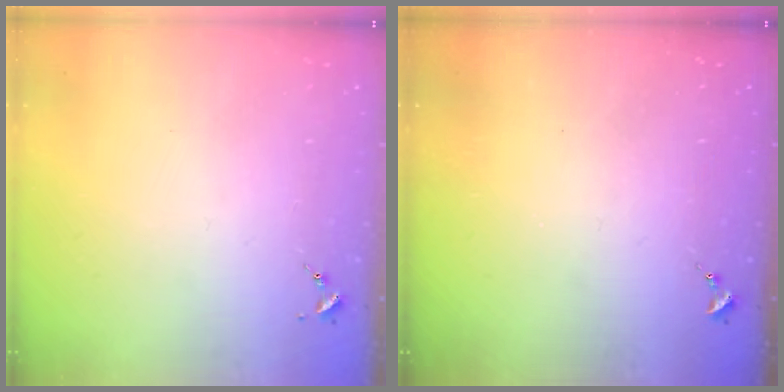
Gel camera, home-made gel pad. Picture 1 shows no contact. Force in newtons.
{"total": 0.0}